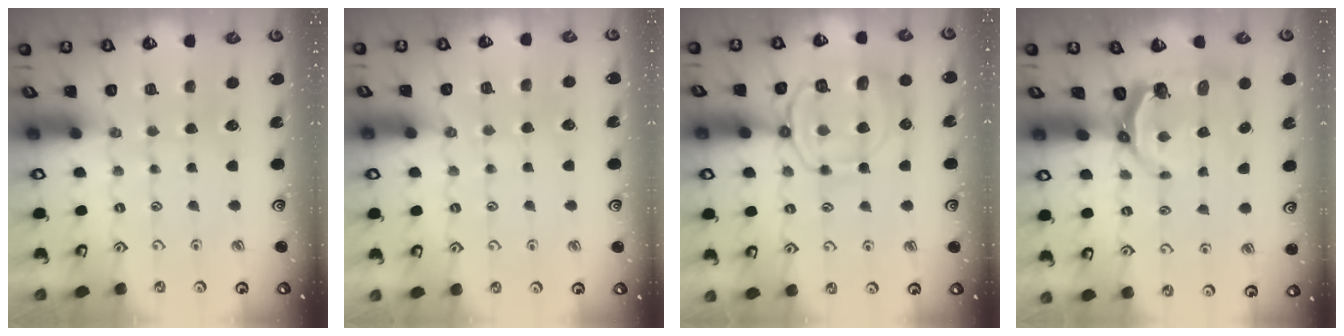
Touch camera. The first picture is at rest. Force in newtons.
{"total": 2.5, "press": 2.4, "slide": 0.4}
{"total": 12.3, "press": 12.2, "slide": 1.3}
{"total": 5.5, "press": 4.4, "slide": 3.3}